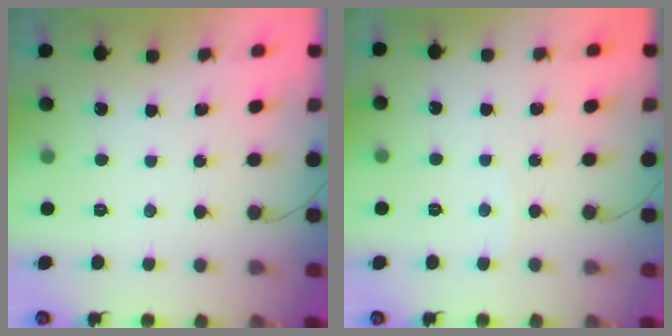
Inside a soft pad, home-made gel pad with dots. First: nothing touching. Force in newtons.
{"total": 2.2, "press": 2.2, "slide": 0.2}